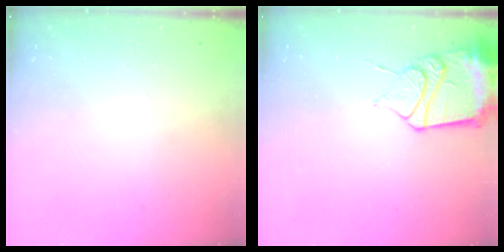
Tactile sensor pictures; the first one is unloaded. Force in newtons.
{"total": 13.0, "press": 13.0, "slide": 1.5}